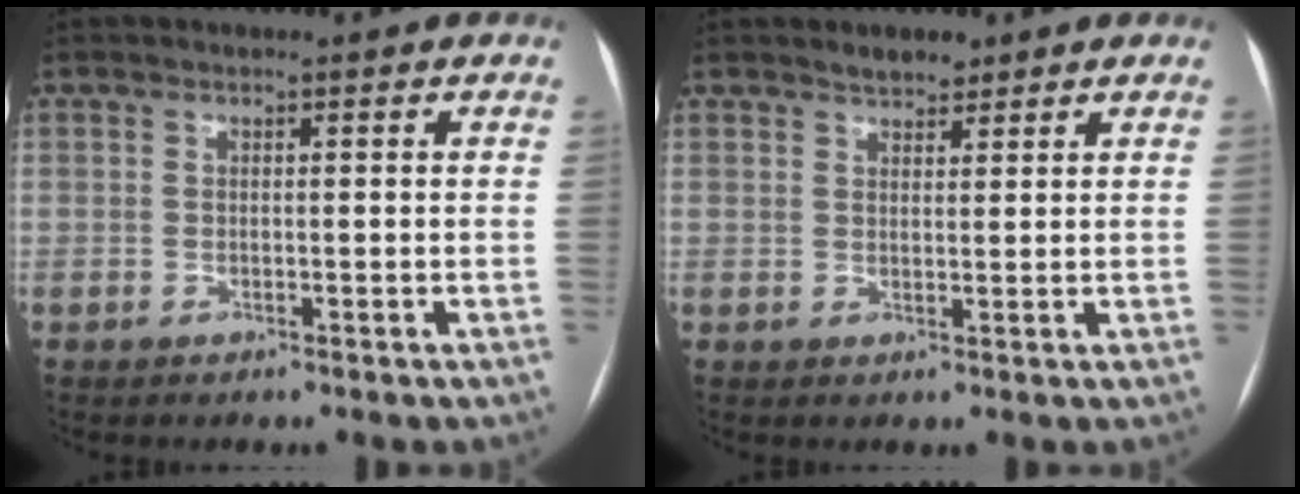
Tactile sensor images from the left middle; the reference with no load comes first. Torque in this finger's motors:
{"motor_torque": [-0.07, 0.10, -0.02, -0.01]}